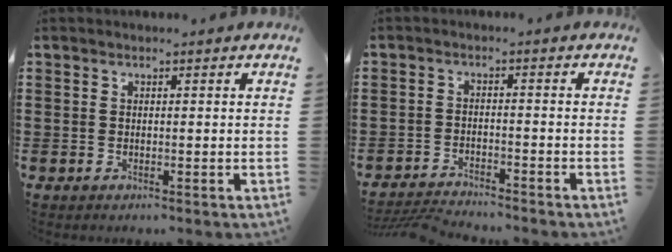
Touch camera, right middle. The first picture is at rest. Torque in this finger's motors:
{"motor_torque": [0.51, -0.01, 0.11, 0.06]}